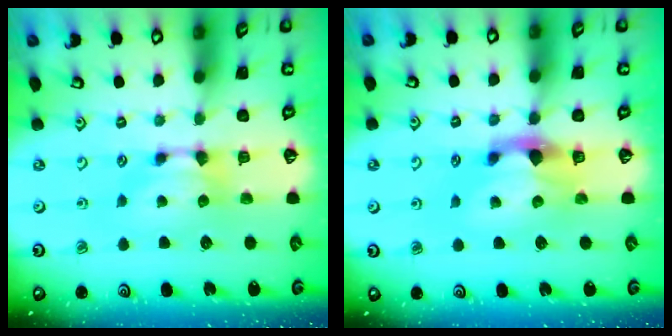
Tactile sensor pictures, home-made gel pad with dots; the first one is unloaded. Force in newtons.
{"total": 3.0, "press": 2.7, "slide": 1.4}